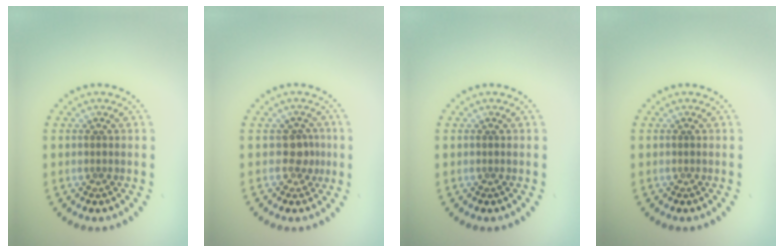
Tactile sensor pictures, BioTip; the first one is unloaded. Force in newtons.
{"total": 1.8, "press": 1.5, "slide": 1.0}
{"total": 0.0}
{"total": 0.0}